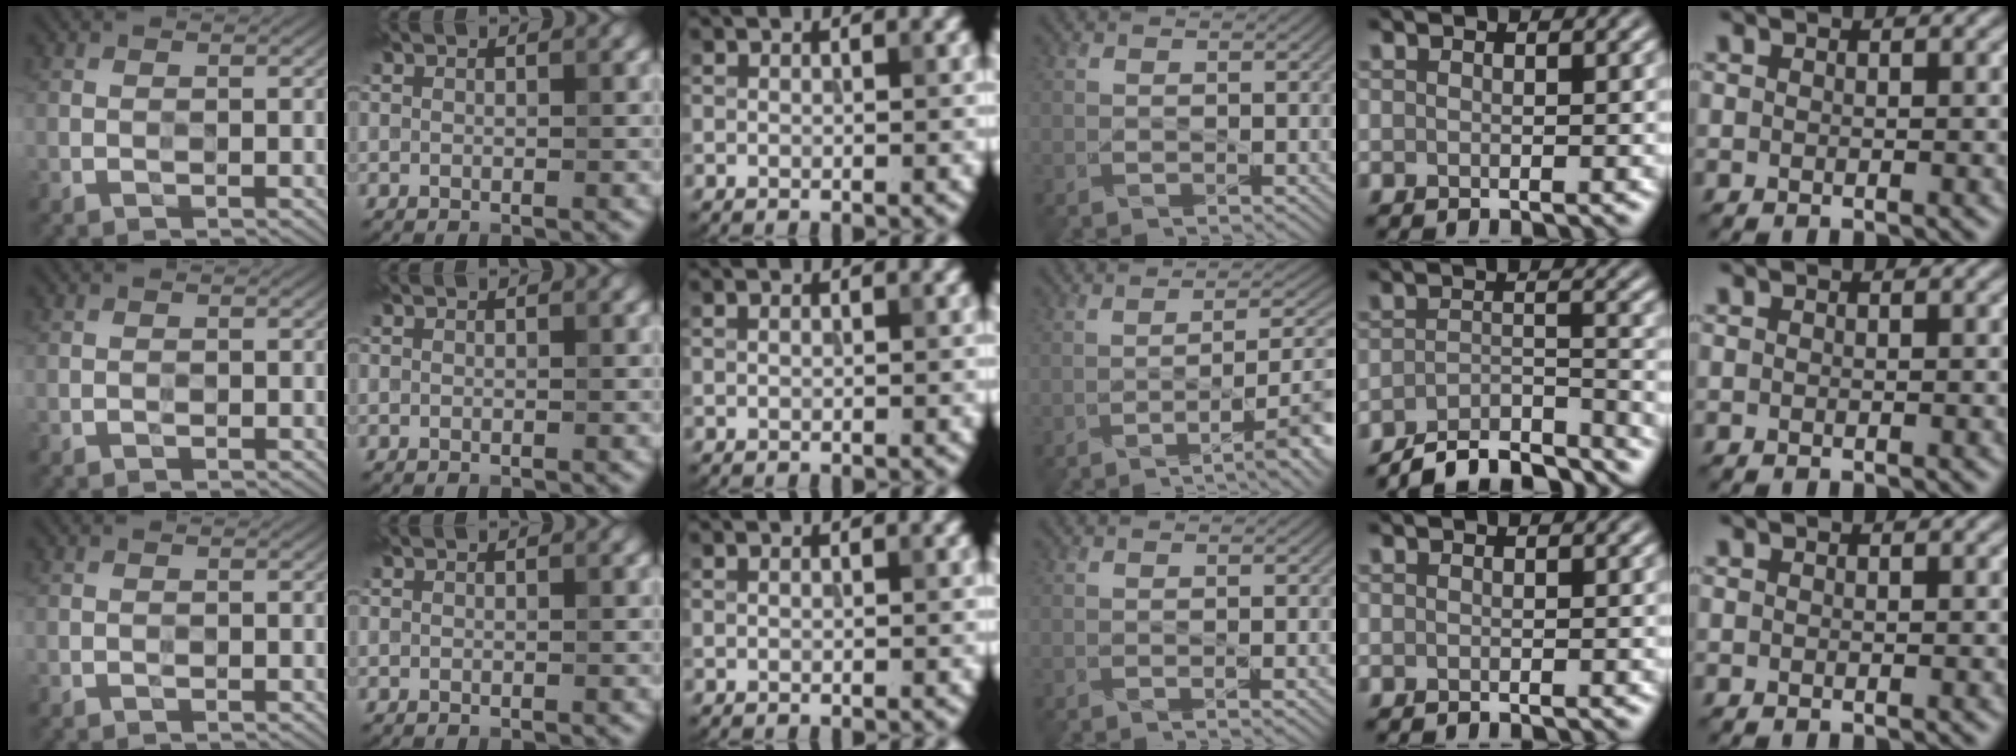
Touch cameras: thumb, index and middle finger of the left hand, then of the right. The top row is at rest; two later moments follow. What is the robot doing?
{"motion": "wipe", "object": "mirror"}